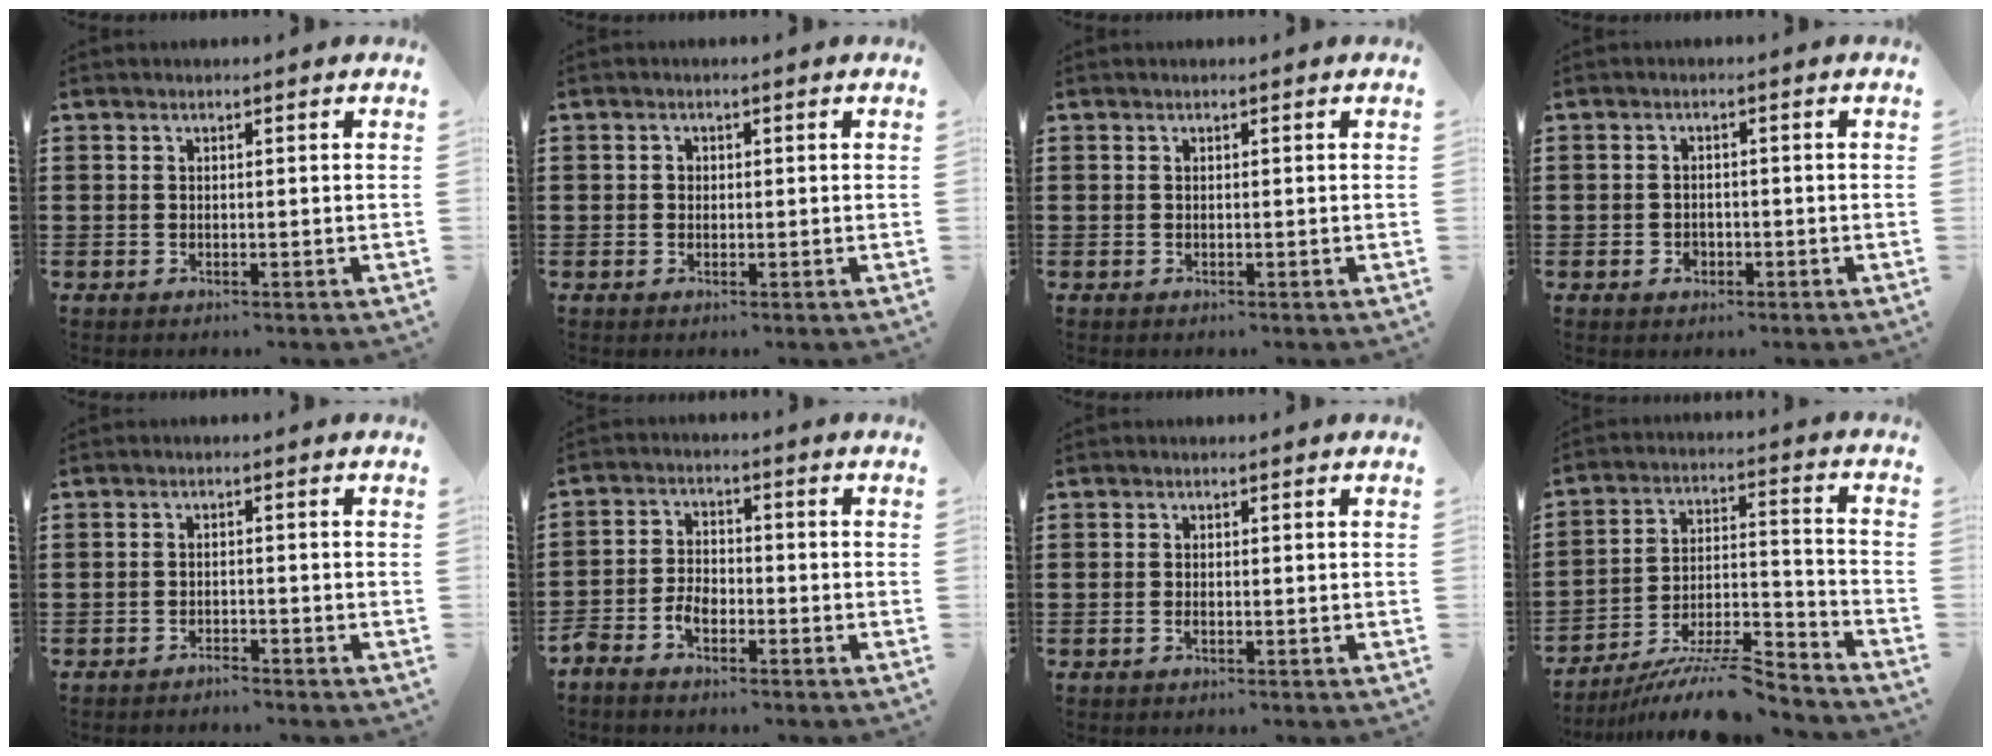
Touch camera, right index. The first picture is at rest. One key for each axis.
{"total": 0.7, "fx": 0.1, "fy": 0.7, "fz": 0.2, "tx": -0.006, "ty": 0.003, "tz": 0.001}
{"total": 0.0}
{"total": 1.7, "fx": -0.8, "fy": 1.4, "fz": 0.7, "tx": -0.018, "ty": 0.001, "tz": -0.017}
{"total": 1.6, "fx": -1.6, "fy": 0.0, "fz": 0.2, "tx": -0.008, "ty": -0.001, "tz": -0.032}
{"total": 3.4, "fx": -2.4, "fy": 1.7, "fz": 1.7, "tx": -0.049, "ty": 0.002, "tz": -0.051}
{"total": 0.7, "fx": -0.3, "fy": 0.1, "fz": 0.6, "tx": -0.012, "ty": -0.004, "tz": -0.005}
{"total": 10.6, "fx": -9.5, "fy": 1.3, "fz": 4.7, "tx": -0.065, "ty": 0.027, "tz": -0.178}